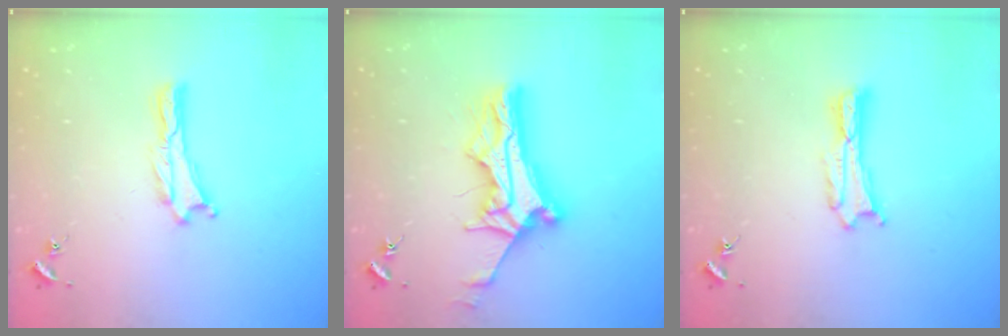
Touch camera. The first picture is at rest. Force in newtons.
{"total": 11.4, "press": 11.4, "slide": 1.0}
{"total": 0.9, "press": 0.9, "slide": 0.2}